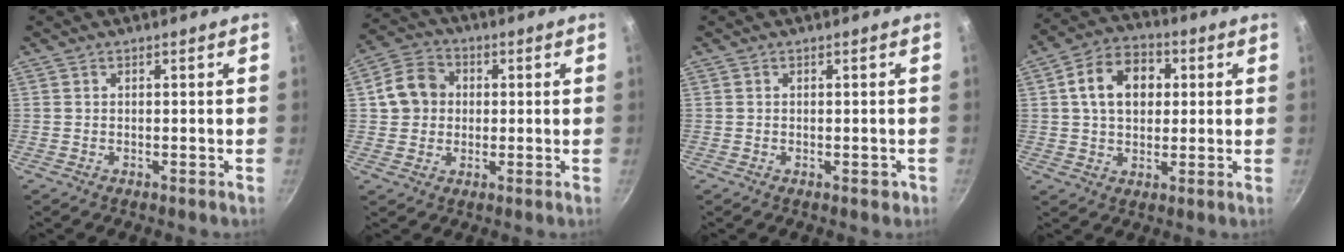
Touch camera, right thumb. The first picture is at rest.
{"total": 8.2, "force": [0.9, 7.1, 3.8], "torque": [-0.040, 0.014, 0.003]}
{"total": 1.0, "force": [-0.4, 0.4, 0.9], "torque": [-0.010, 0.000, -0.006]}
{"total": 11.5, "force": [2.3, 8.3, 7.6], "torque": [-0.097, 0.015, 0.027]}